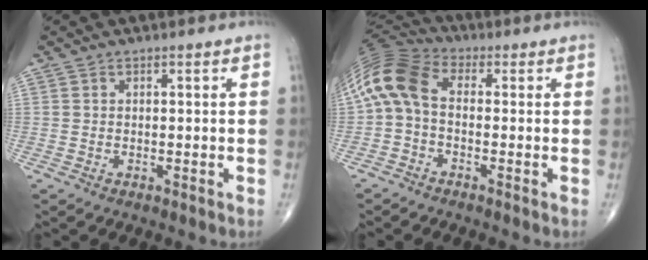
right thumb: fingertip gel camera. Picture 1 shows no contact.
{"total": 10.8, "force": [-0.1, 6.5, 8.6], "torque": [-0.177, 0.031, -0.019]}